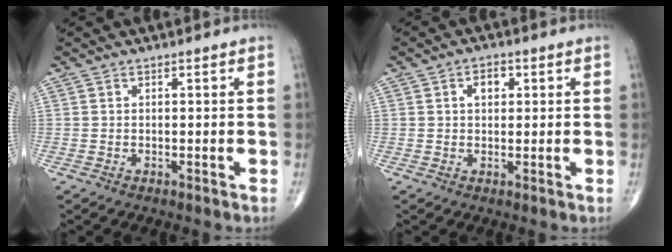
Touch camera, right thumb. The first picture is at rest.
{"total": 3.2, "force": [1.0, 2.1, 2.2], "torque": [-0.024, 0.003, 0.012]}